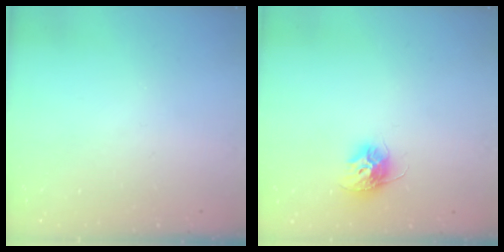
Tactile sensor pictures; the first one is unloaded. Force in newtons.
{"total": 9.8, "press": 9.8, "slide": 0.3}